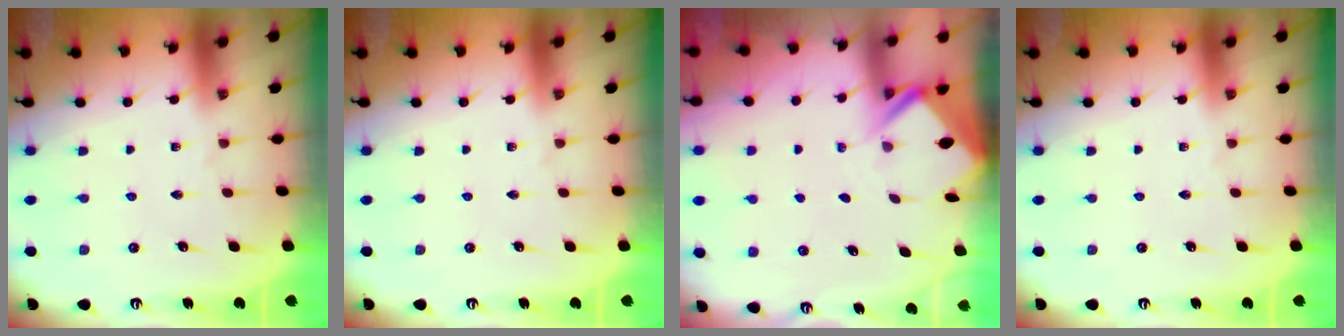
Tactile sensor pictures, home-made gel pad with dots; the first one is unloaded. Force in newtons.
{"total": 0.0}
{"total": 2.4, "press": 2.4, "slide": 0.1}
{"total": 0.0}